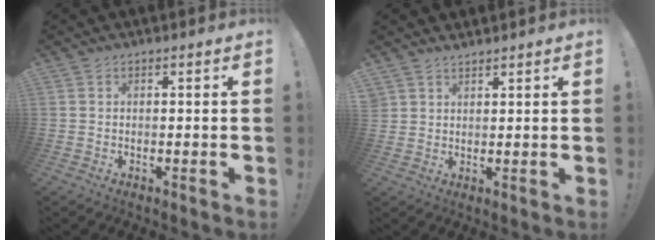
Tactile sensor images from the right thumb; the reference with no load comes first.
{"total": 2.9, "force": [2.6, 1.2, -0.1], "torque": [0.009, -0.020, 0.049]}